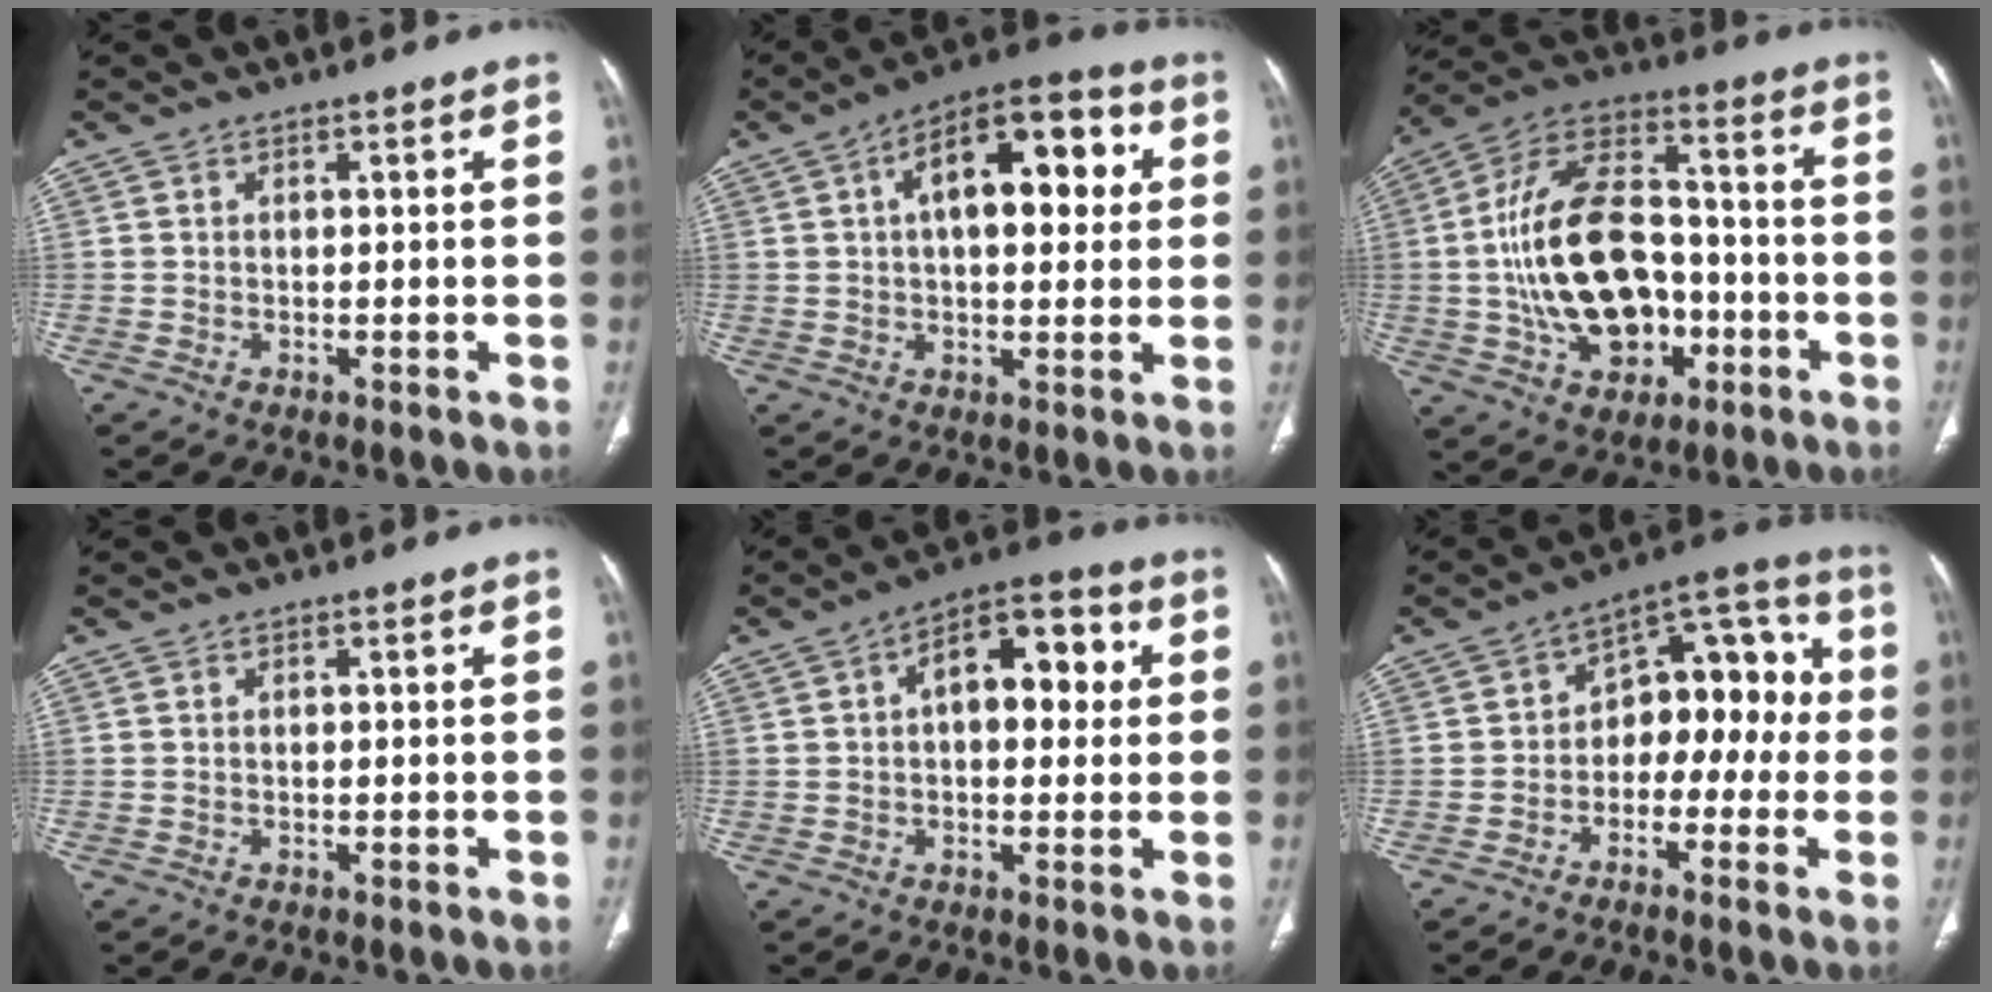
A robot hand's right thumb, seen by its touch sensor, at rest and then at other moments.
{"total": 16.5, "force": [4.0, 8.1, 13.7], "torque": [-0.169, 0.025, 0.052]}
{"total": 21.9, "force": [-3.5, 14.2, 16.3], "torque": [-0.268, 0.039, -0.051]}
{"total": 0.0}
{"total": 11.9, "force": [2.2, 6.5, 9.7], "torque": [-0.109, 0.026, 0.023]}
{"total": 13.4, "force": [-1.6, 8.6, 10.1], "torque": [-0.090, 0.056, -0.038]}